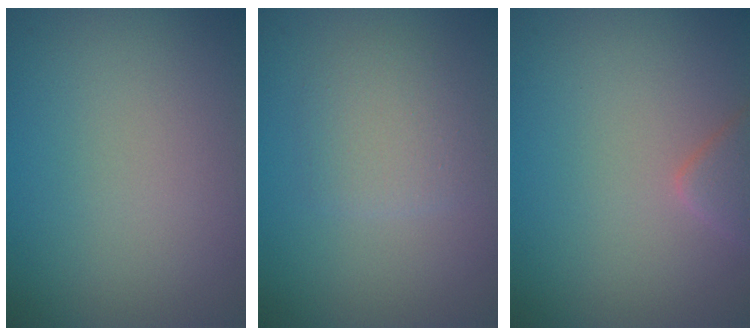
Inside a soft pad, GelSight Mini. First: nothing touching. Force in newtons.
{"total": 2.3, "press": 2.3, "slide": 0.1}
{"total": 1.7, "press": 1.7, "slide": 0.1}